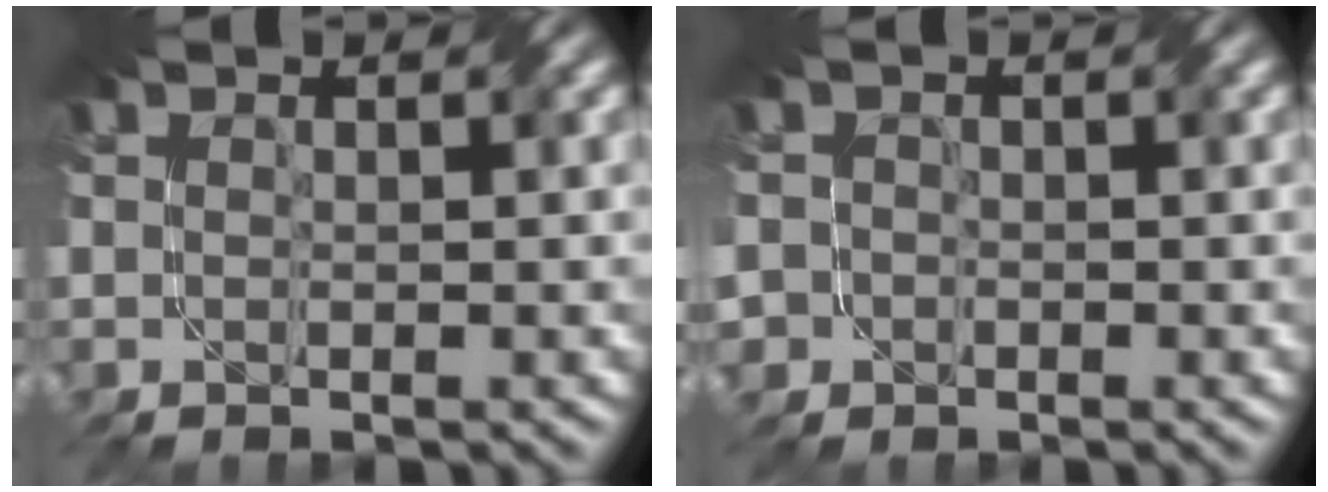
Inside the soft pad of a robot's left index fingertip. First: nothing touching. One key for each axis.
{"total": 2.4, "fx": -0.6, "fy": 2.4, "fz": 0.2, "tx": 0.000, "ty": 0.012, "tz": -0.018}